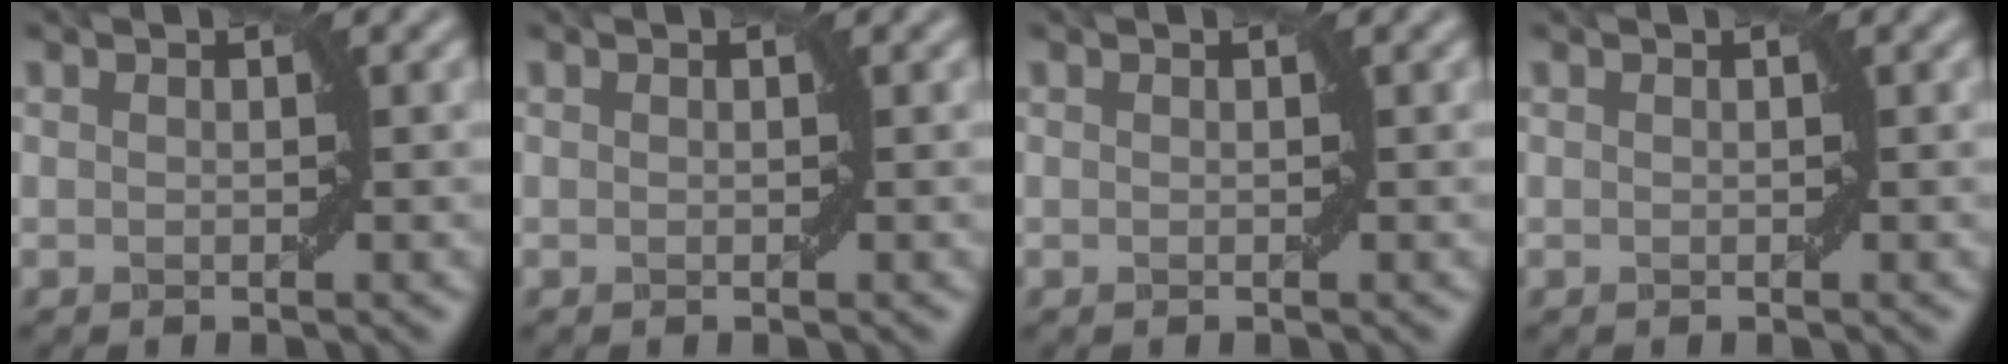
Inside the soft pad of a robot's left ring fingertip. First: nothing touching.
{"total": 0.0}
{"total": 0.0}
{"total": 0.0}